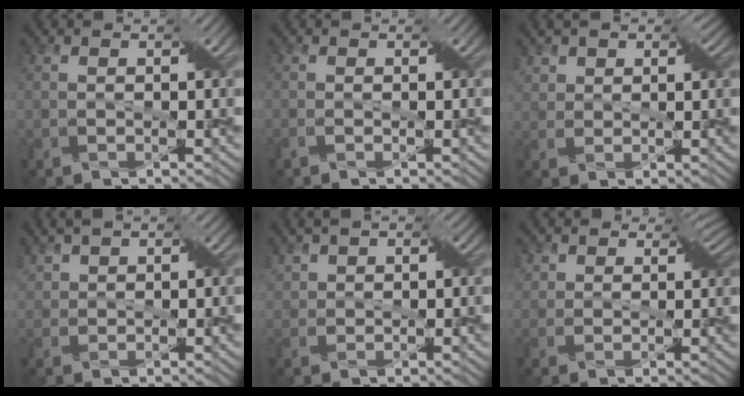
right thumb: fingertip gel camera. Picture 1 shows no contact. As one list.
[{"total": 1.0, "force": [-0.5, 0.5, 0.8], "torque": [-0.019, -0.001, -0.010]}, {"total": 4.6, "force": [2.7, 3.2, 2.1], "torque": [-0.046, 0.010, 0.046]}, {"total": 3.8, "force": [2.5, 2.1, 2.1], "torque": [-0.051, 0.012, 0.048]}, {"total": 4.4, "force": [2.6, 2.6, 2.6], "torque": [-0.059, 0.014, 0.046]}, {"total": 4.7, "force": [3.1, 3.0, 1.9], "torque": [-0.048, 0.008, 0.056]}]